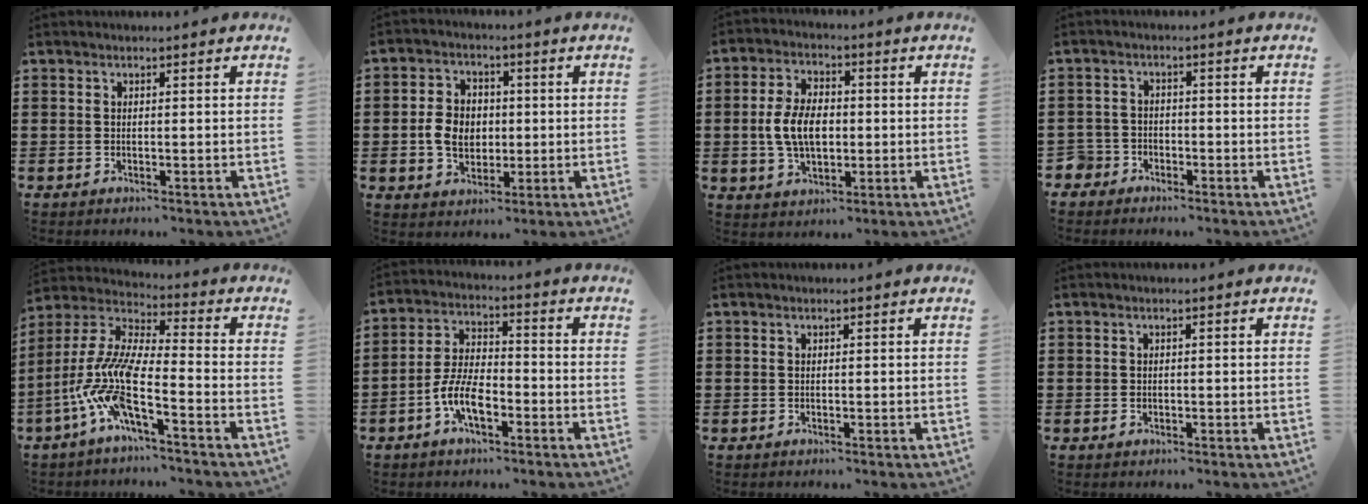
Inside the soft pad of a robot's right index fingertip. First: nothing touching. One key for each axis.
{"total": 6.0, "fx": -0.5, "fy": 4.7, "fz": 3.7, "tx": -0.093, "ty": 0.008, "tz": -0.014}
{"total": 7.4, "fx": -0.3, "fy": 4.5, "fz": 5.9, "tx": -0.125, "ty": 0.003, "tz": -0.013}
{"total": 2.9, "fx": -2.1, "fy": 1.9, "fz": 0.1, "tx": -0.018, "ty": 0.000, "tz": -0.050}
{"total": 10.6, "fx": -6.5, "fy": 1.8, "fz": 8.2, "tx": -0.216, "ty": -0.030, "tz": -0.141}
{"total": 7.2, "fx": -3.4, "fy": 3.1, "fz": 5.6, "tx": -0.134, "ty": -0.002, "tz": -0.070}
{"total": 0.0}
{"total": 0.6, "fx": -0.2, "fy": 0.5, "fz": 0.3, "tx": -0.008, "ty": 0.002, "tz": -0.004}